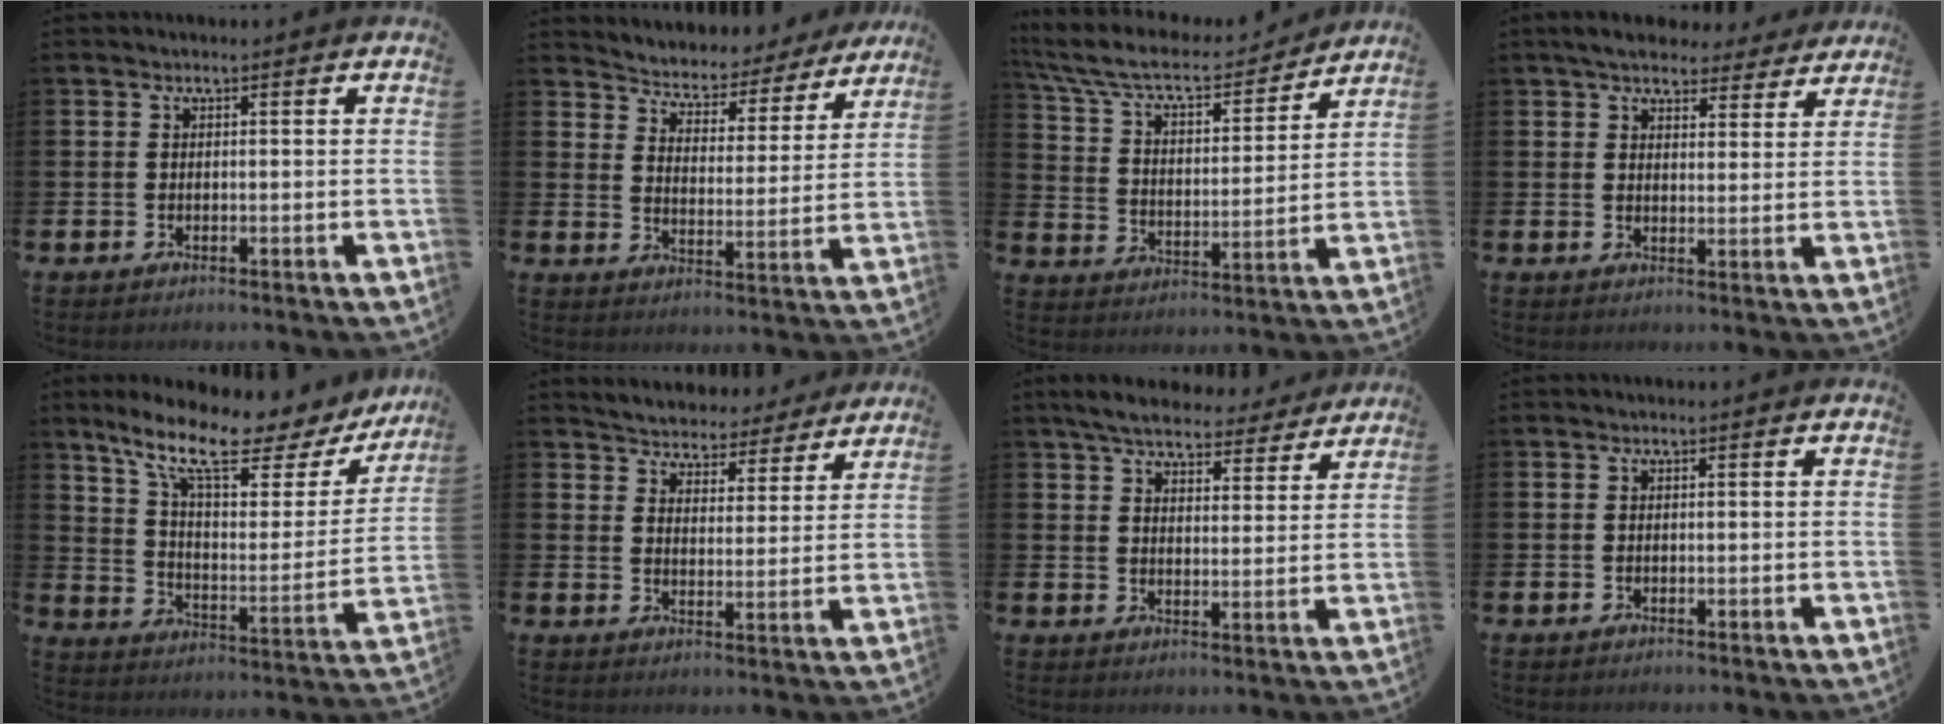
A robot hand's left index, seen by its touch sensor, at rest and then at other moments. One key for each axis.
{"total": 4.7, "fx": 4.5, "fy": 1.4, "fz": -0.2, "tx": -0.028, "ty": -0.042, "tz": 0.072}
{"total": 9.8, "fx": 8.5, "fy": 2.8, "fz": 3.8, "tx": -0.107, "ty": -0.057, "tz": 0.144}
{"total": 5.3, "fx": 4.9, "fy": 2.0, "fz": 1.0, "tx": -0.027, "ty": -0.024, "tz": 0.086}
{"total": 12.3, "fx": 9.7, "fy": 3.0, "fz": 6.9, "tx": -0.156, "ty": -0.053, "tz": 0.162}
{"total": 4.8, "fx": 4.7, "fy": 1.0, "fz": -0.4, "tx": -0.015, "ty": -0.041, "tz": 0.079}
{"total": 6.3, "fx": 5.8, "fy": 1.6, "fz": 1.6, "tx": -0.042, "ty": -0.034, "tz": 0.102}
{"total": 0.0}